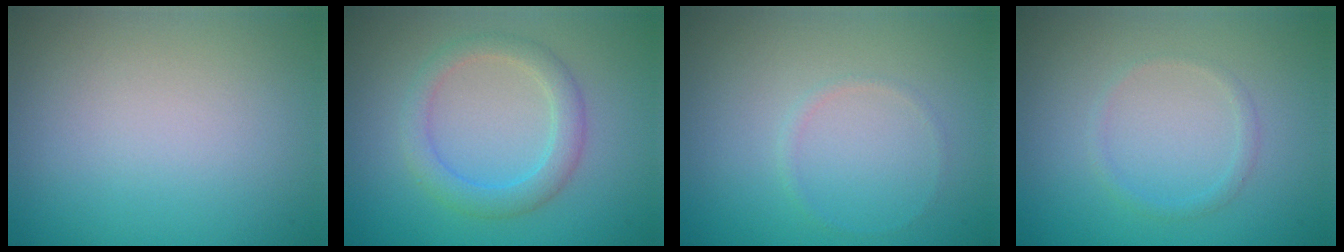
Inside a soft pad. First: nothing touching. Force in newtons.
{"total": 1.9, "press": 1.9, "slide": 0.2}
{"total": 0.6, "press": 0.6, "slide": 0.0}
{"total": 0.9, "press": 0.9, "slide": 0.1}